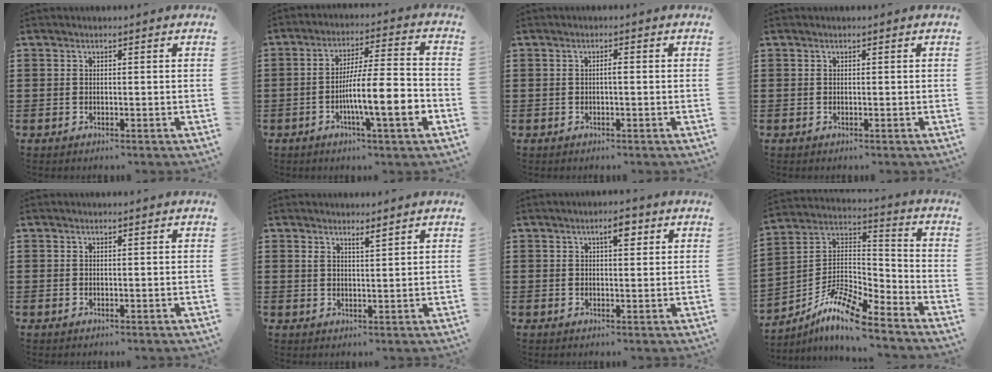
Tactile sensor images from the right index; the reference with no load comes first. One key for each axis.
{"total": 10.3, "fx": -3.7, "fy": 1.6, "fz": 9.5, "tx": -0.140, "ty": -0.002, "tz": -0.067}
{"total": 0.9, "fx": -0.2, "fy": 0.2, "fz": 0.9, "tx": -0.017, "ty": -0.002, "tz": -0.003}
{"total": 0.0}
{"total": 0.0}
{"total": 1.9, "fx": 1.6, "fy": 0.2, "fz": 1.0, "tx": -0.022, "ty": 0.001, "tz": 0.028}
{"total": 3.2, "fx": 1.6, "fy": 1.1, "fz": 2.6, "tx": -0.040, "ty": 0.002, "tz": 0.021}
{"total": 9.9, "fx": -8.2, "fy": 1.7, "fz": 5.2, "tx": -0.118, "ty": 0.002, "tz": -0.169}